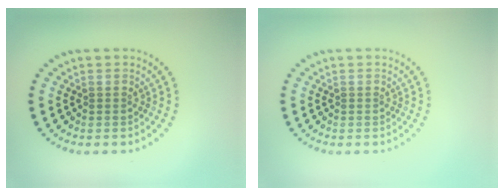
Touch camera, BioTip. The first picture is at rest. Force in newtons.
{"total": 0.0}